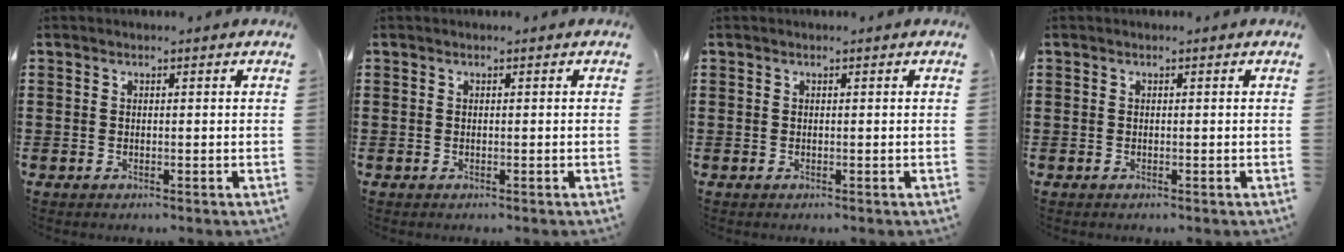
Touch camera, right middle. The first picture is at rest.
{"total": 0.0}
{"total": 0.0}
{"total": 0.0}